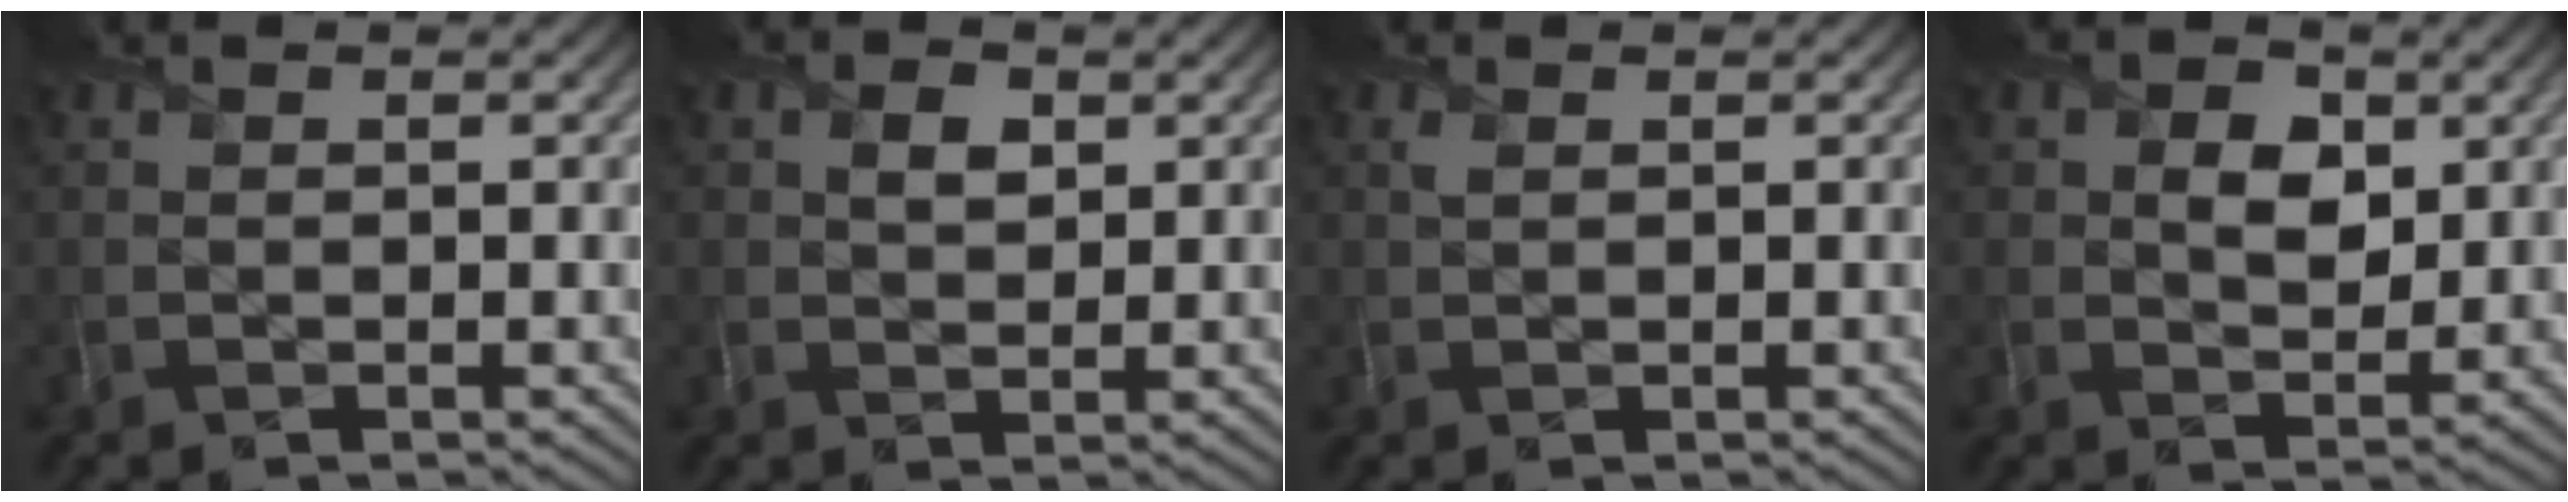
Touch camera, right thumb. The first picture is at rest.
{"total": 2.7, "force": [1.1, 1.8, 1.7], "torque": [-0.034, 0.001, 0.020]}
{"total": 0.9, "force": [0.4, 0.6, 0.5], "torque": [-0.019, 0.000, 0.009]}
{"total": 4.5, "force": [1.4, 3.1, 2.9], "torque": [-0.053, -0.001, 0.017]}